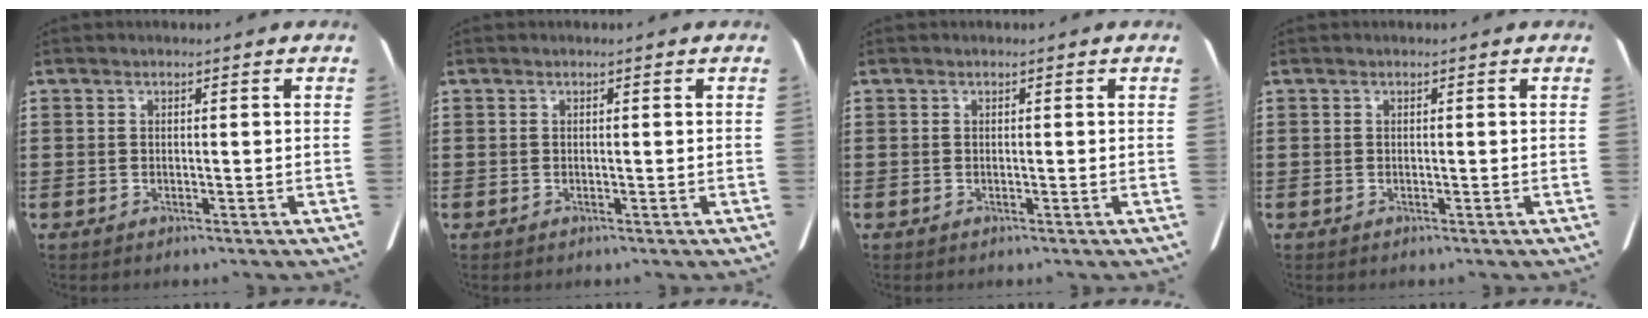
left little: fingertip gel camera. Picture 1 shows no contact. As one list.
[{"total": 0.0}, {"total": 0.0}, {"total": 0.0}]